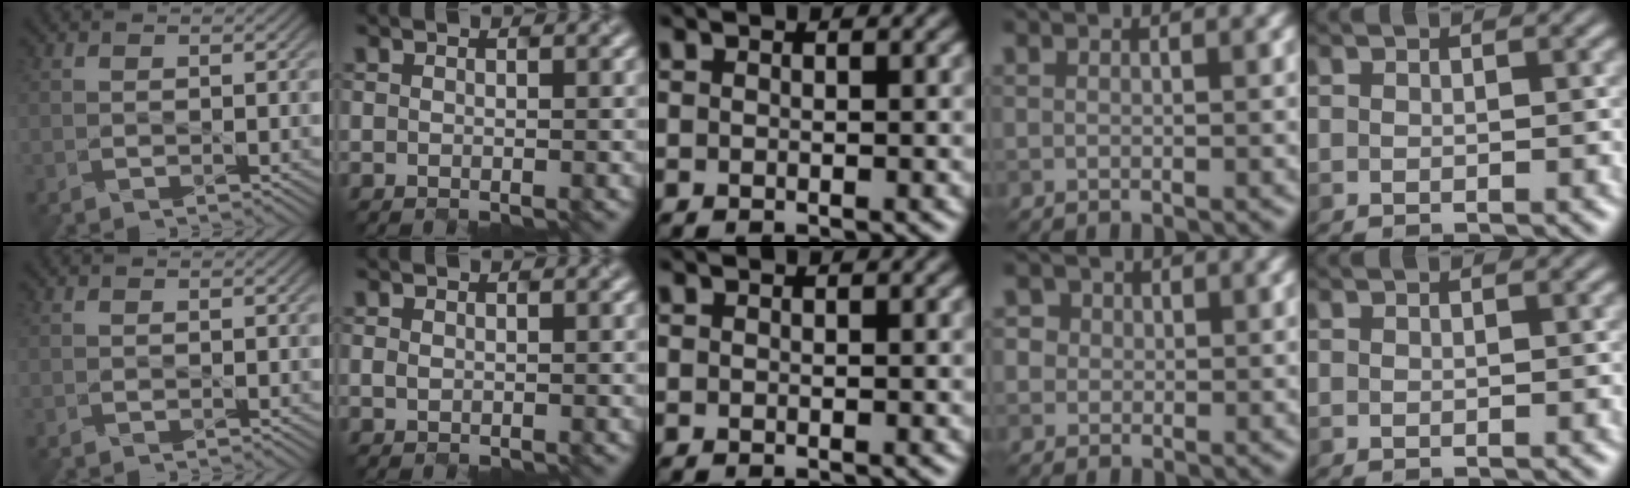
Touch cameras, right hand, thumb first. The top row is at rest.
{"ring": {"total": 4.0, "force": [1.6, 3.3, 1.5], "torque": [-0.016, 0.022, 0.010]}}